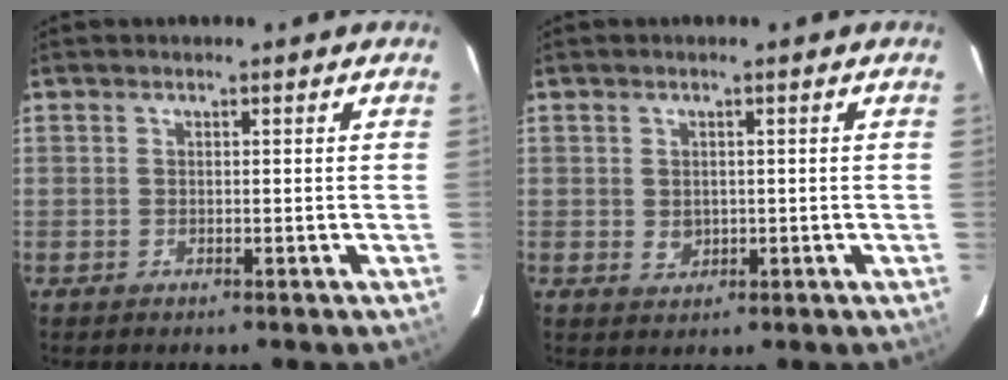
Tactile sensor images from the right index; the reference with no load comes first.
{"total": 2.1, "force": [-0.1, 1.9, 0.9], "torque": [-0.014, -0.001, 0.002]}